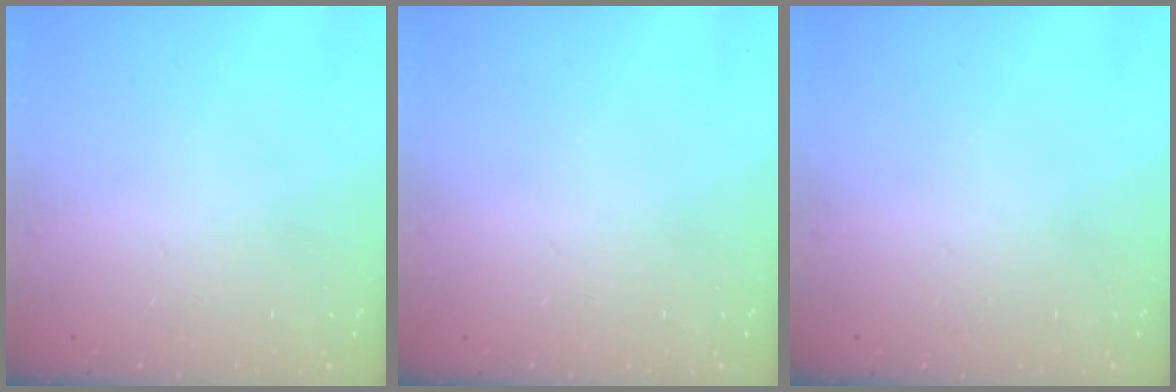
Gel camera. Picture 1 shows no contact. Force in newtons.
{"total": 0.0}
{"total": 0.0}